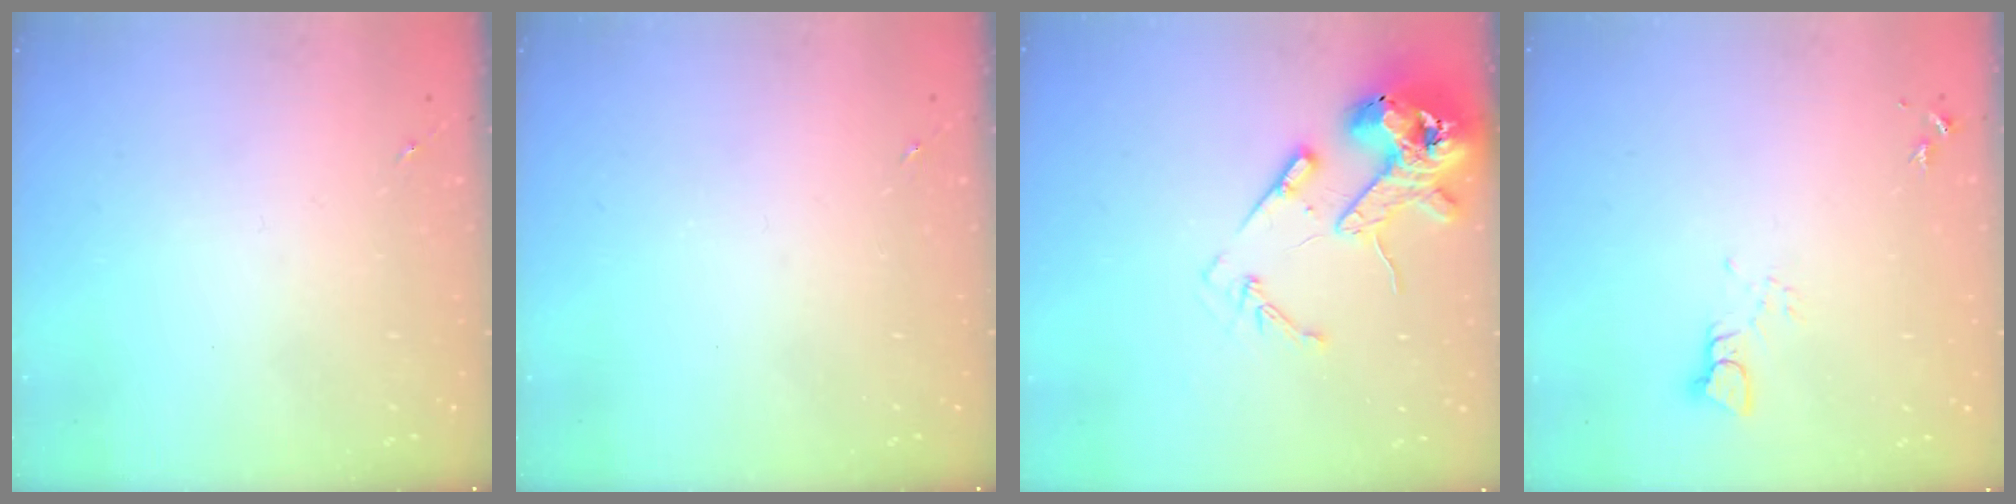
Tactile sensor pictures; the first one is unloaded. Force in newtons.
{"total": 0.0}
{"total": 14.8, "press": 14.6, "slide": 2.1}
{"total": 3.3, "press": 3.3, "slide": 0.1}